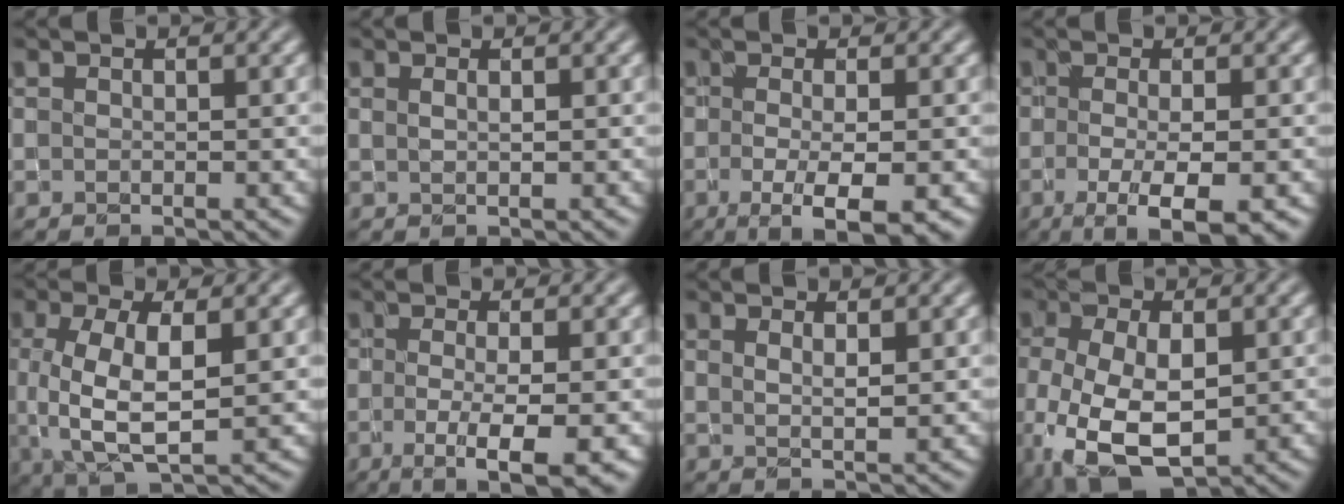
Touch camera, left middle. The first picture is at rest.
{"total": 0.7, "force": [0.4, 0.3, 0.6], "torque": [-0.012, 0.001, 0.009]}
{"total": 5.1, "force": [-1.5, 1.2, 4.7], "torque": [-0.080, -0.013, -0.026]}
{"total": 5.6, "force": [-1.9, 1.4, 5.1], "torque": [-0.082, -0.011, -0.033]}
{"total": 7.0, "force": [0.3, 2.7, 6.5], "torque": [-0.134, 0.000, 0.007]}
{"total": 5.8, "force": [-1.7, 1.4, 5.4], "torque": [-0.083, -0.015, -0.030]}
{"total": 1.5, "force": [0.9, 0.4, 1.2], "torque": [-0.021, -0.001, 0.015]}
{"total": 9.4, "force": [-2.5, 5.2, 7.4], "torque": [-0.171, -0.027, -0.037]}